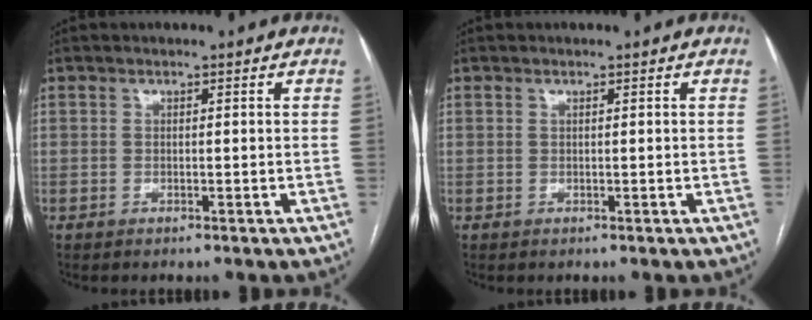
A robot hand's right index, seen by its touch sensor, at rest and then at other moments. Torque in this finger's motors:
{"motor_torque": [-0.09, 0.02, -0.01, 0.00]}